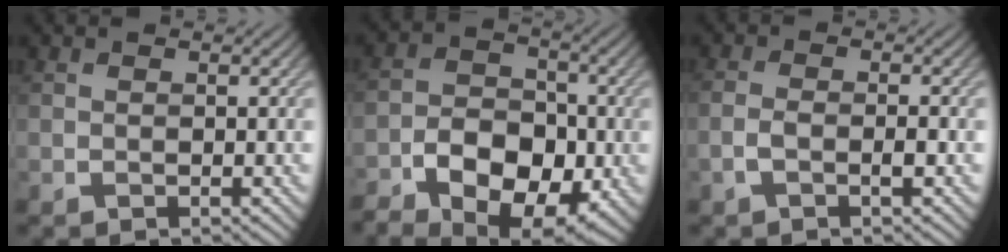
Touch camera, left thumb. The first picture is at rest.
{"total": 12.3, "force": [-6.0, 8.0, 7.2], "torque": [-0.116, -0.020, -0.098]}
{"total": 2.4, "force": [-1.0, 0.7, 2.1], "torque": [-0.046, 0.004, -0.027]}